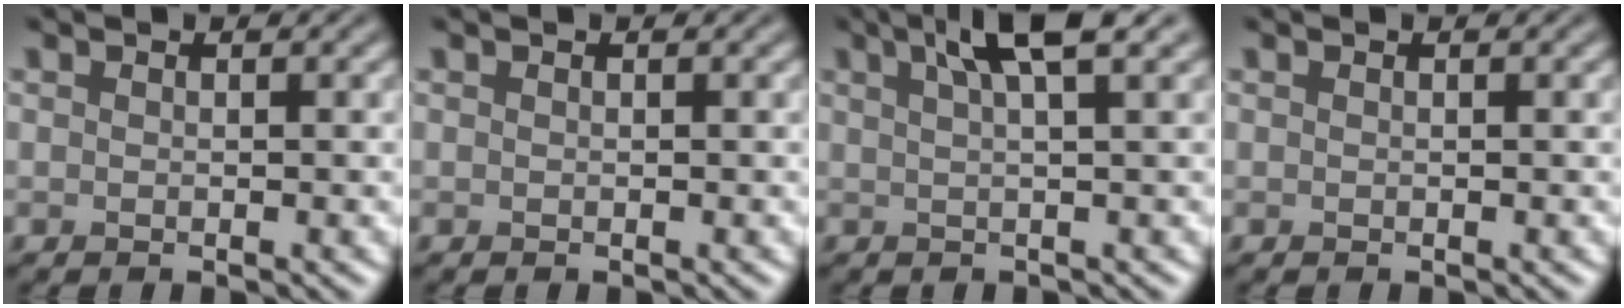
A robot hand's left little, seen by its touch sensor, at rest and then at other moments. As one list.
[{"total": 0.0}, {"total": 4.5, "force": [2.6, 0.7, 3.6], "torque": [-0.049, 0.015, 0.040]}, {"total": 0.0}]